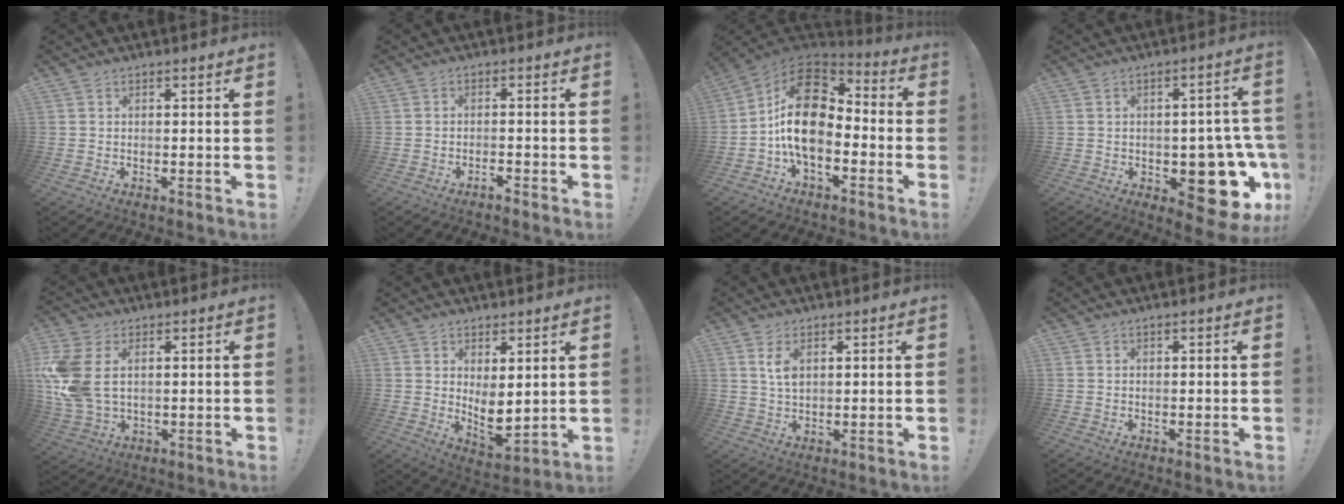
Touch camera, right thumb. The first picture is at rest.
{"total": 2.0, "force": [-1.7, 0.2, 1.1], "torque": [-0.015, 0.004, -0.028]}
{"total": 19.6, "force": [-0.4, 12.1, 15.5], "torque": [-0.286, 0.017, 0.001]}
{"total": 15.8, "force": [-4.5, 8.8, 12.3], "torque": [-0.122, 0.029, -0.053]}
{"total": 12.4, "force": [2.8, 7.9, 9.2], "torque": [-0.207, -0.010, 0.057]}
{"total": 6.6, "force": [2.5, 3.2, 5.2], "torque": [-0.059, -0.040, 0.054]}
{"total": 4.4, "force": [1.9, 2.0, 3.4], "torque": [-0.062, -0.011, 0.028]}
{"total": 0.0}